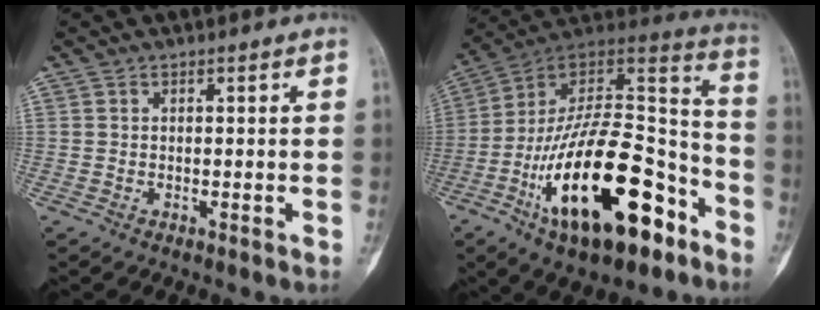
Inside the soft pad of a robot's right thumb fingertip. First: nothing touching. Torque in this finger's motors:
{"motor_torque": [1.40, 1.67, 2.29, -0.48, 0.39]}